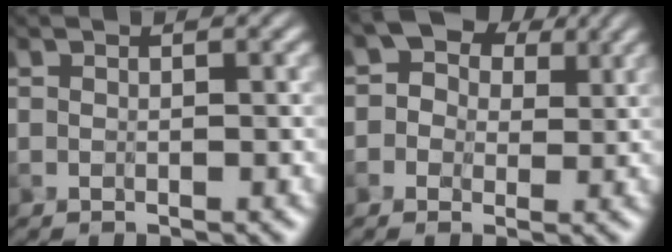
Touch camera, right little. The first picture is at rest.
{"total": 4.7, "force": [1.7, 3.6, 2.4], "torque": [-0.022, 0.010, -0.002]}